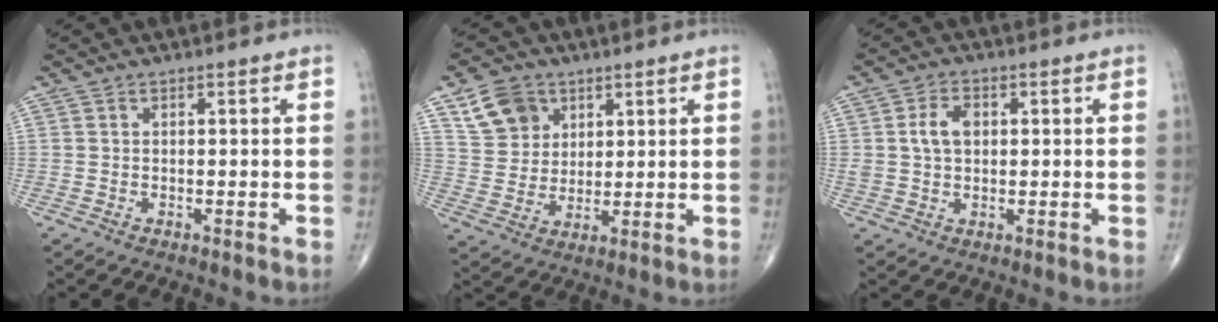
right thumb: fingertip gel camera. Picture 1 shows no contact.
{"total": 9.3, "force": [4.8, 7.1, 3.5], "torque": [-0.041, -0.017, 0.095]}
{"total": 5.5, "force": [0.9, 3.7, 3.9], "torque": [-0.067, 0.005, 0.016]}